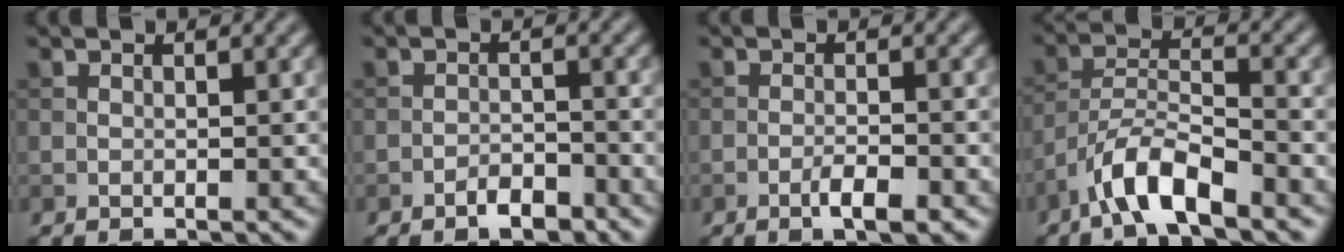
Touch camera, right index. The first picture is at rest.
{"total": 2.2, "force": [-1.6, 0.8, 1.2], "torque": [-0.013, 0.006, -0.030]}
{"total": 2.5, "force": [-1.4, 0.5, 2.0], "torque": [-0.035, 0.002, -0.026]}
{"total": 5.4, "force": [-3.9, 1.2, 3.5], "torque": [-0.063, 0.006, -0.079]}